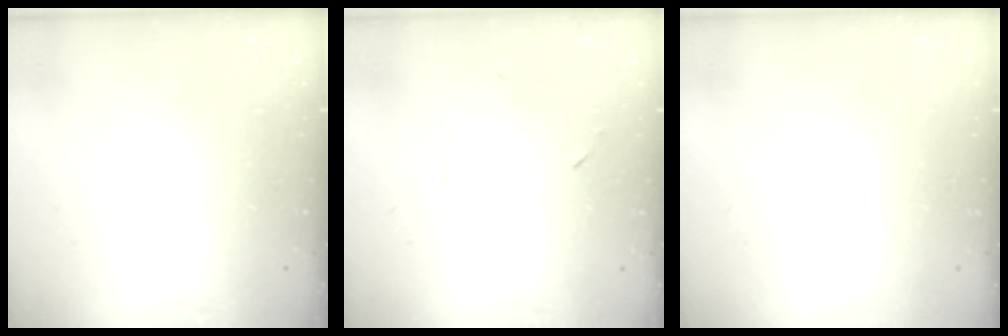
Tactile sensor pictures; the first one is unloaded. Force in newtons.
{"total": 2.3, "press": 2.2, "slide": 0.2}
{"total": 2.0, "press": 2.0, "slide": 0.1}